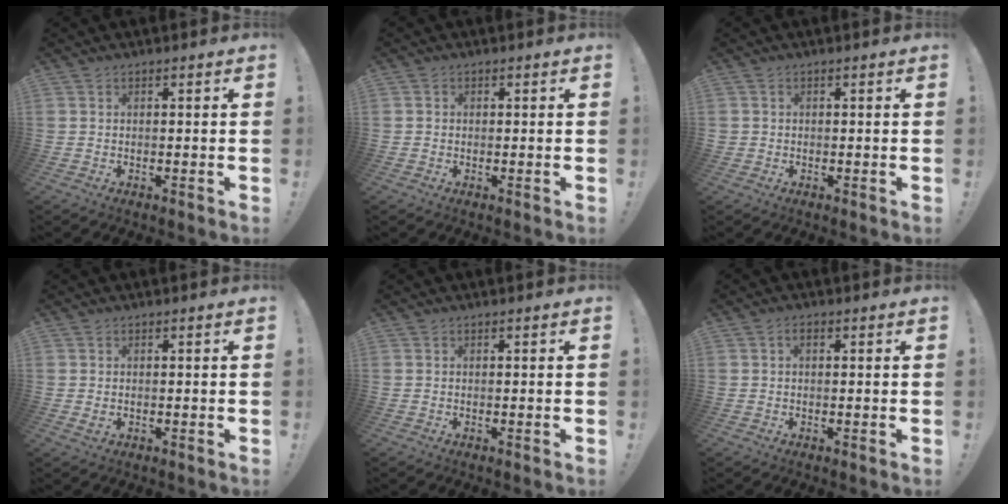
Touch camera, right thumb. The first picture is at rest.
{"total": 0.9, "force": [0.0, 0.9, 0.2], "torque": [-0.003, 0.002, 0.000]}
{"total": 0.9, "force": [0.0, 0.9, 0.1], "torque": [-0.004, 0.005, 0.000]}
{"total": 0.9, "force": [0.4, 0.6, 0.5], "torque": [-0.011, 0.002, 0.008]}
{"total": 0.0}
{"total": 1.4, "force": [0.2, 0.8, 1.1], "torque": [-0.024, 0.005, 0.002]}